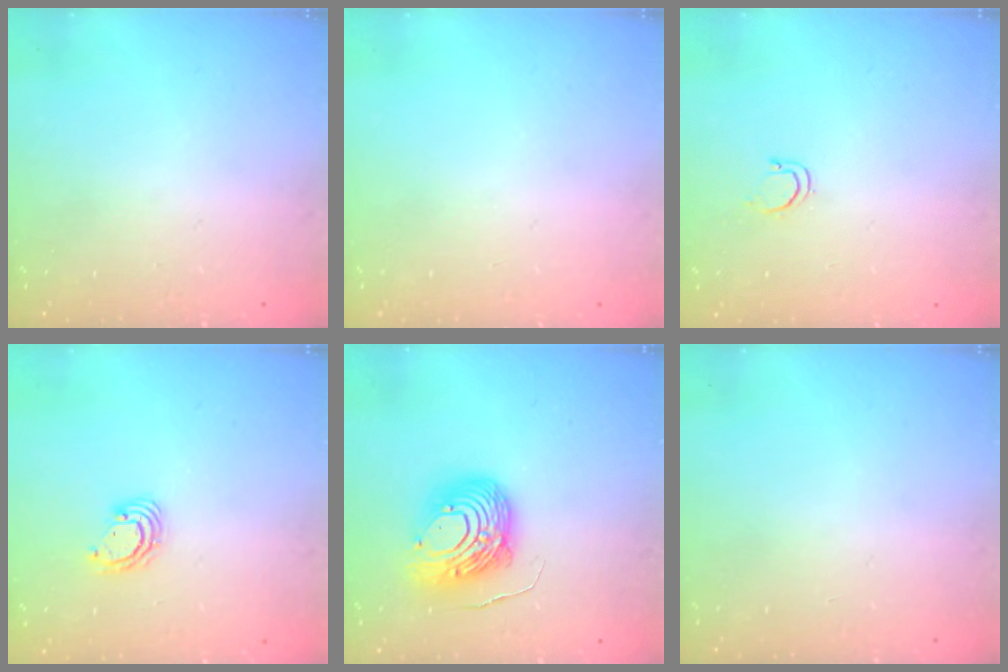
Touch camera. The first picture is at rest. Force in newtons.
{"total": 0.0}
{"total": 2.8, "press": 2.8, "slide": 0.2}
{"total": 3.8, "press": 3.8, "slide": 0.1}
{"total": 12.7, "press": 12.6, "slide": 1.6}
{"total": 0.0}